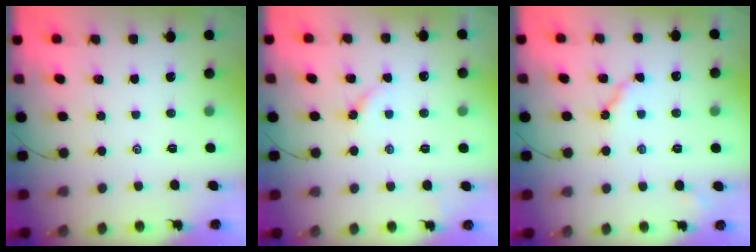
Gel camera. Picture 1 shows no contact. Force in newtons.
{"total": 2.7, "press": 2.7, "slide": 0.4}
{"total": 5.1, "press": 5.1, "slide": 0.3}